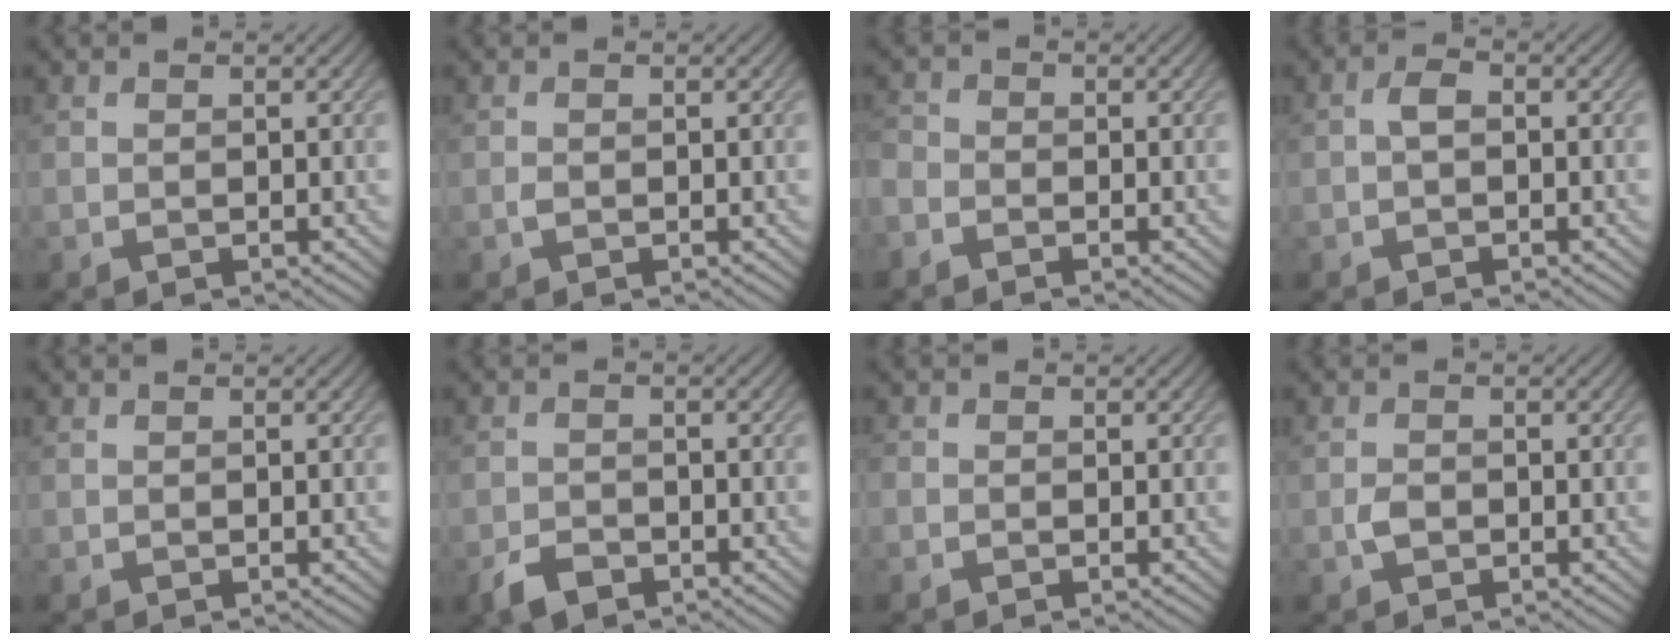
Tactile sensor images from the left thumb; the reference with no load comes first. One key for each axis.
{"total": 0.5, "fx": -0.3, "fy": 0.3, "fz": 0.4, "tx": -0.009, "ty": 0.000, "tz": -0.005}
{"total": 2.6, "fx": -1.9, "fy": 1.5, "fz": 0.9, "tx": -0.023, "ty": -0.001, "tz": -0.053}
{"total": 1.7, "fx": -0.5, "fy": 0.9, "fz": 1.3, "tx": -0.026, "ty": 0.007, "tz": -0.011}
{"total": 0.0}
{"total": 3.0, "fx": -2.2, "fy": 1.5, "fz": 1.4, "tx": -0.032, "ty": -0.004, "tz": -0.048}
{"total": 1.1, "fx": -0.6, "fy": 0.9, "fz": 0.2, "tx": -0.003, "ty": -0.004, "tz": -0.012}
{"total": 1.5, "fx": -0.6, "fy": 1.0, "fz": 0.9, "tx": -0.021, "ty": 0.000, "tz": -0.013}